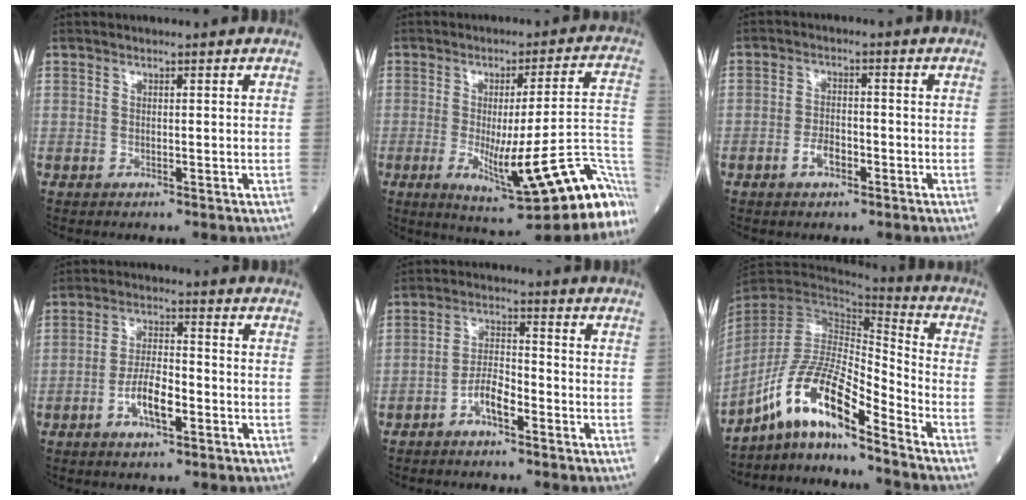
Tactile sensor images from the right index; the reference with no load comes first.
{"total": 18.9, "force": [-9.4, 1.4, 16.4], "torque": [-0.132, 0.000, -0.130]}
{"total": 4.6, "force": [-2.3, 2.0, 3.5], "torque": [-0.071, 0.003, -0.043]}
{"total": 6.5, "force": [-2.6, 1.9, 5.6], "torque": [-0.111, 0.005, -0.048]}
{"total": 4.8, "force": [-2.7, 1.4, 3.7], "torque": [-0.075, 0.013, -0.051]}
{"total": 14.0, "force": [-9.9, 1.6, 9.8], "torque": [-0.197, 0.002, -0.184]}